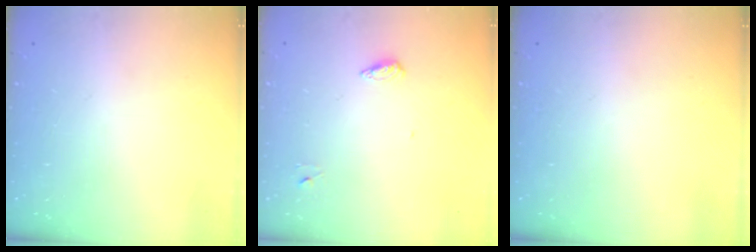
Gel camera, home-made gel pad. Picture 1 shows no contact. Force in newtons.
{"total": 4.6, "press": 4.4, "slide": 1.0}
{"total": 0.0}